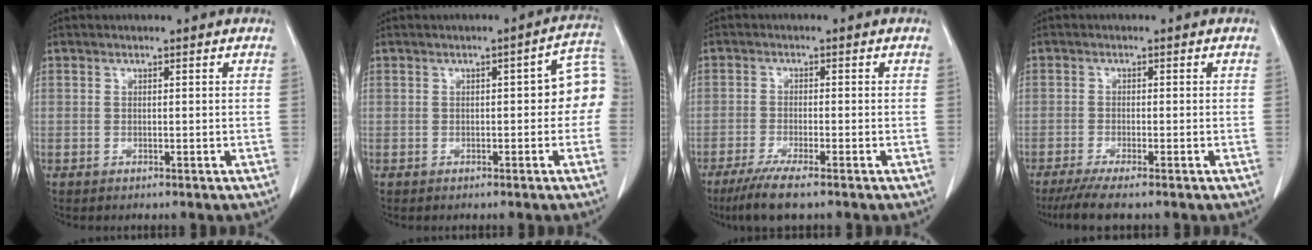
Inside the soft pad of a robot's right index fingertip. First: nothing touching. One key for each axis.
{"total": 6.6, "fx": 0.0, "fy": 2.2, "fz": 6.3, "tx": -0.070, "ty": 0.031, "tz": -0.001}
{"total": 6.3, "fx": -4.5, "fy": 0.2, "fz": 4.3, "tx": -0.081, "ty": -0.018, "tz": -0.077}
{"total": 5.1, "fx": -4.0, "fy": 0.0, "fz": 3.1, "tx": -0.055, "ty": -0.014, "tz": -0.069}